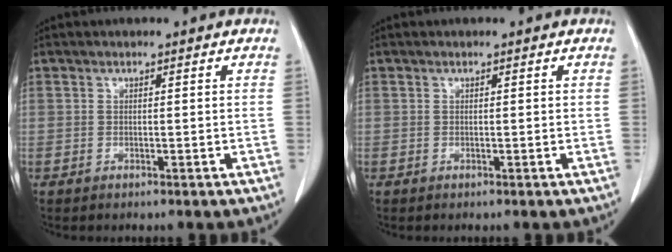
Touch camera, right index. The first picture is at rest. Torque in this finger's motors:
{"motor_torque": [-0.06, 0.02, 0.02, 0.01]}